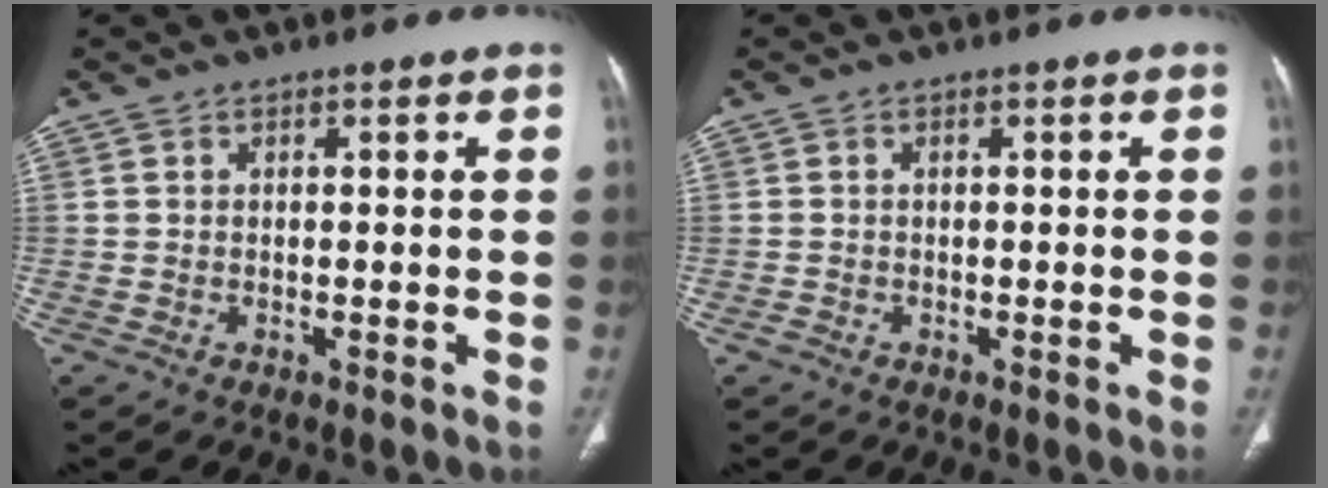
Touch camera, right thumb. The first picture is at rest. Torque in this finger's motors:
{"motor_torque": [0.01, 0.20, -0.33, 0.20, 0.02]}